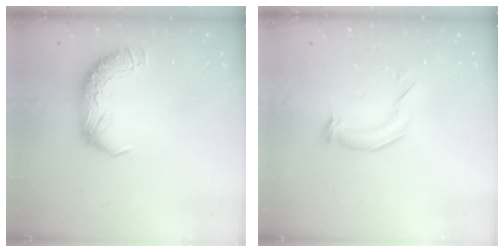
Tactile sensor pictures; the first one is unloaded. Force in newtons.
{"total": 4.0, "press": 3.8, "slide": 1.2}